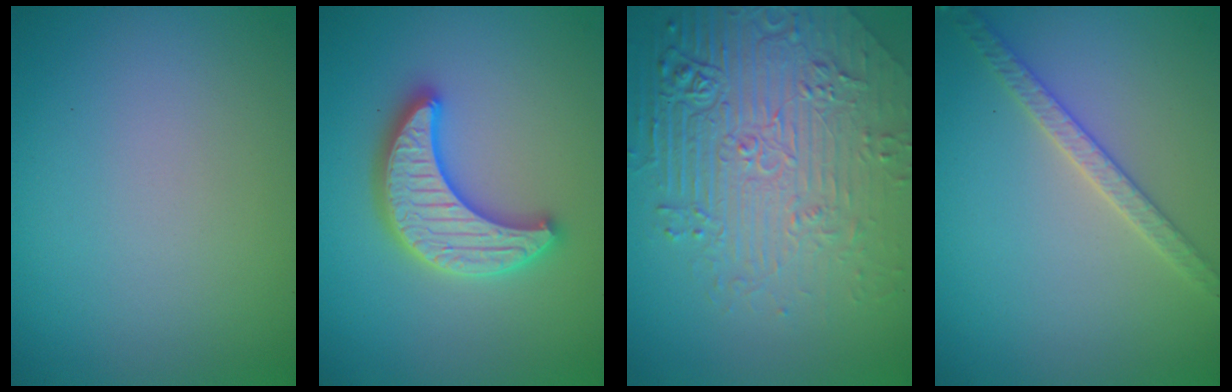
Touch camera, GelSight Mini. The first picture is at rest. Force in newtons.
{"total": 5.3, "press": 5.2, "slide": 0.9}
{"total": 9.0, "press": 6.2, "slide": 6.5}
{"total": 2.9, "press": 2.8, "slide": 0.6}